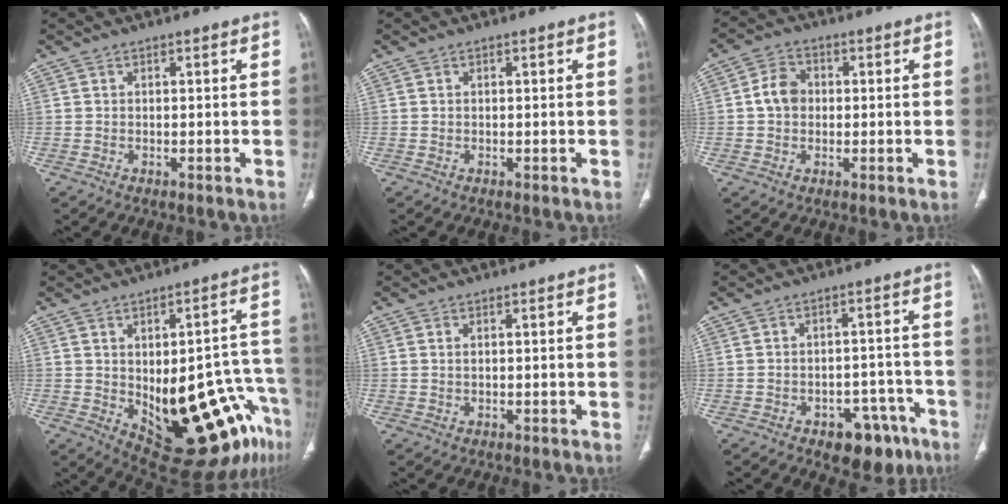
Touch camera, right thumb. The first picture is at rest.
{"total": 0.0}
{"total": 5.3, "force": [0.2, 4.2, 3.2], "torque": [-0.050, 0.012, -0.001]}
{"total": 21.6, "force": [-7.6, 8.3, 18.4], "torque": [-0.187, 0.029, -0.080]}
{"total": 0.8, "force": [0.3, 0.4, 0.6], "torque": [-0.015, 0.001, 0.007]}
{"total": 9.4, "force": [-5.7, 5.6, 5.0], "torque": [-0.028, 0.043, -0.070]}